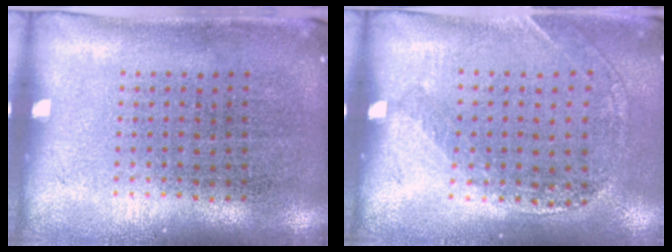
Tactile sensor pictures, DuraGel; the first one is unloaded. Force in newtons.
{"total": 1.2, "press": 1.1, "slide": 0.3}